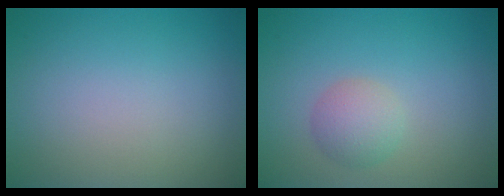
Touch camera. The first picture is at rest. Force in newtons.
{"total": 2.3, "press": 2.3, "slide": 0.1}